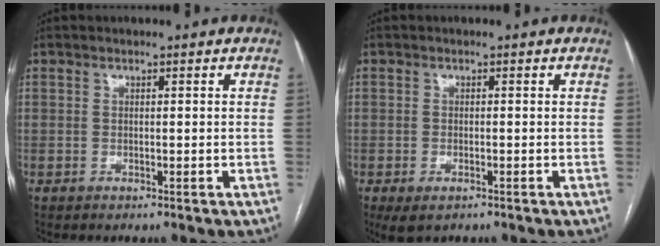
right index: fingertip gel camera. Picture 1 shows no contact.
{"total": 2.8, "force": [-1.5, 1.3, 2.0], "torque": [-0.040, -0.005, -0.016]}